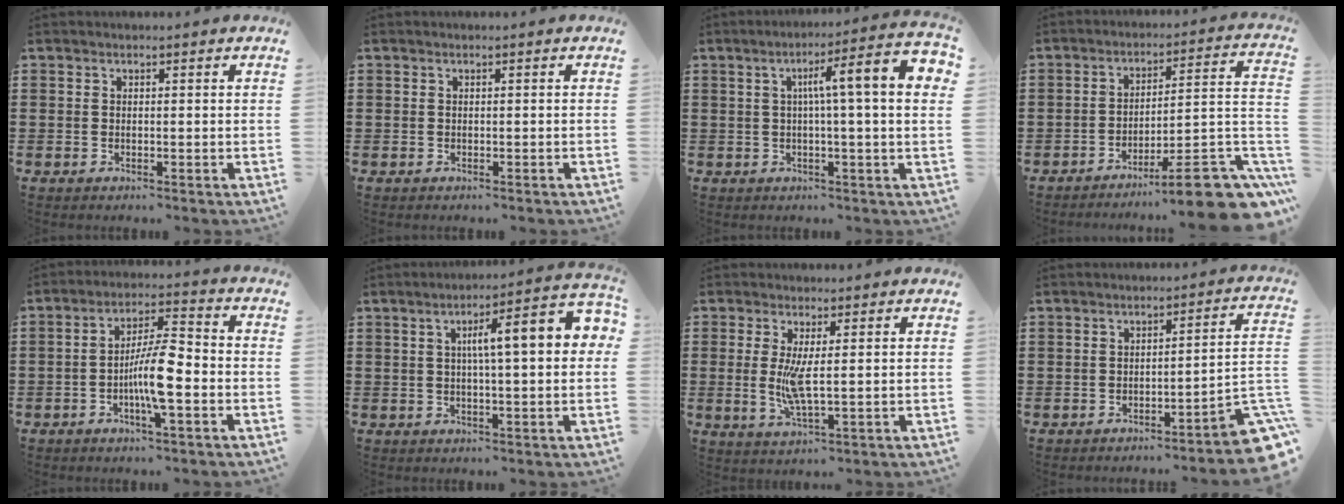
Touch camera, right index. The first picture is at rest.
{"total": 0.0}
{"total": 8.9, "force": [1.3, 0.3, 8.8], "torque": [-0.147, -0.007, 0.014]}
{"total": 10.2, "force": [-7.5, 1.2, 6.7], "torque": [-0.086, 0.006, -0.138]}
{"total": 8.4, "force": [-2.2, 1.7, 7.9], "torque": [-0.154, -0.002, -0.045]}
{"total": 9.1, "force": [1.6, 1.5, 8.9], "torque": [-0.143, -0.003, 0.017]}
{"total": 5.3, "force": [0.5, 0.9, 5.2], "torque": [-0.104, -0.015, 0.001]}
{"total": 4.2, "force": [-3.0, 0.1, 3.0], "torque": [-0.046, -0.024, -0.061]}